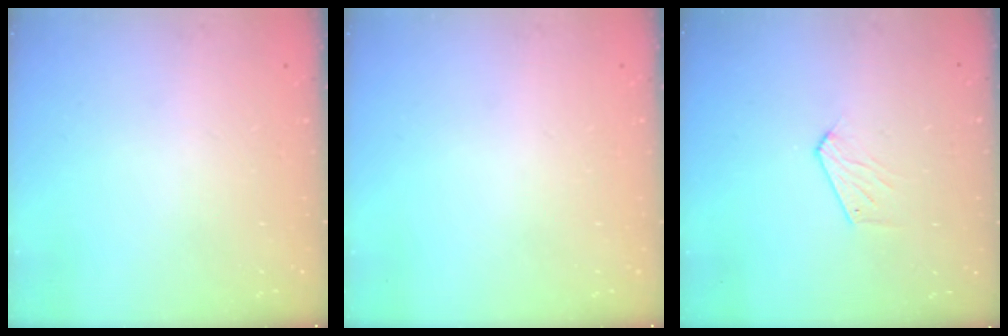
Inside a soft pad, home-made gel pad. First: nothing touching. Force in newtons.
{"total": 0.0}
{"total": 4.5, "press": 4.5, "slide": 0.2}